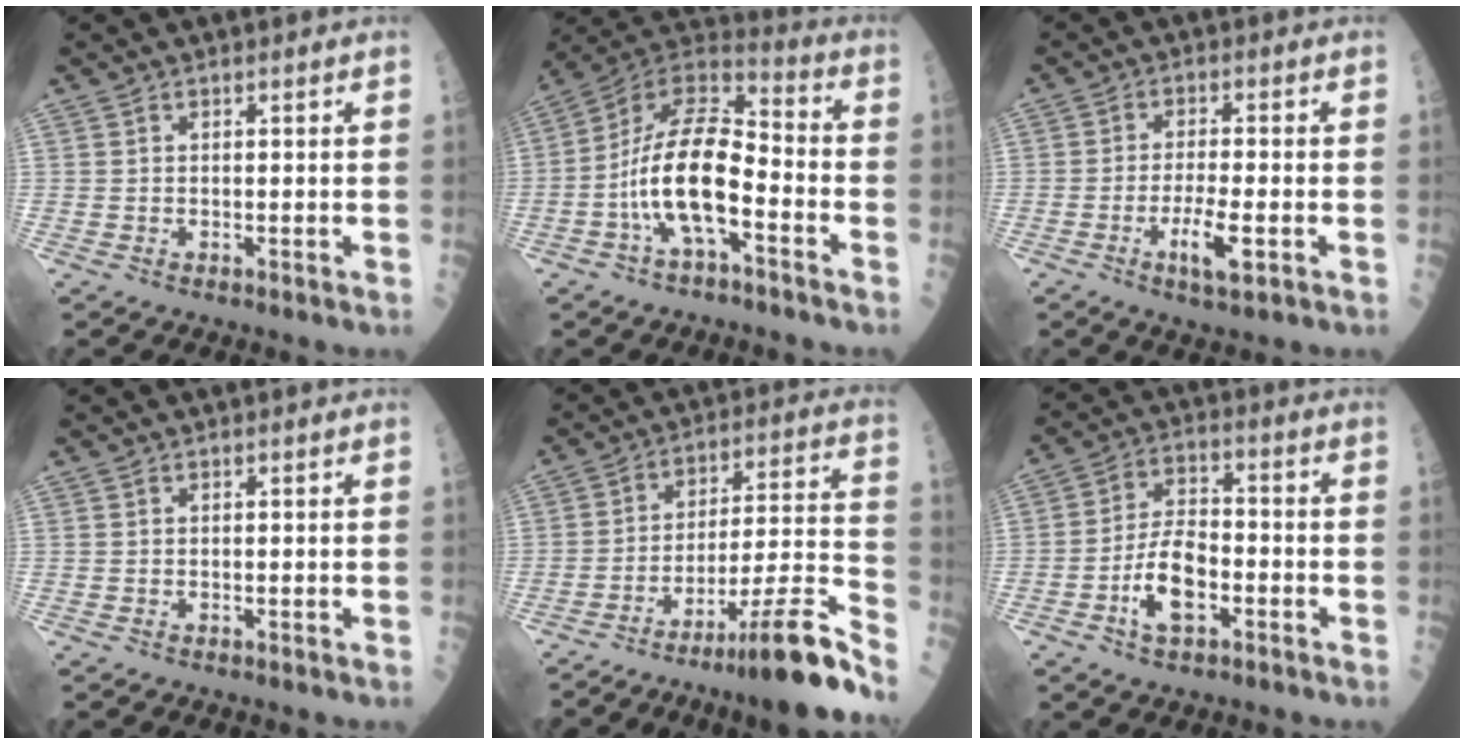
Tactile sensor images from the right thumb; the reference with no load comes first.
{"total": 15.9, "force": [-4.6, 6.4, 13.9], "torque": [-0.255, 0.059, -0.086]}
{"total": 6.2, "force": [-2.2, 1.2, 5.7], "torque": [-0.113, 0.001, -0.037]}
{"total": 0.0}
{"total": 18.8, "force": [-13.5, 0.7, 13.1], "torque": [-0.173, 0.087, -0.208]}
{"total": 9.5, "force": [-3.4, 4.8, 7.5], "torque": [-0.133, 0.031, -0.063]}